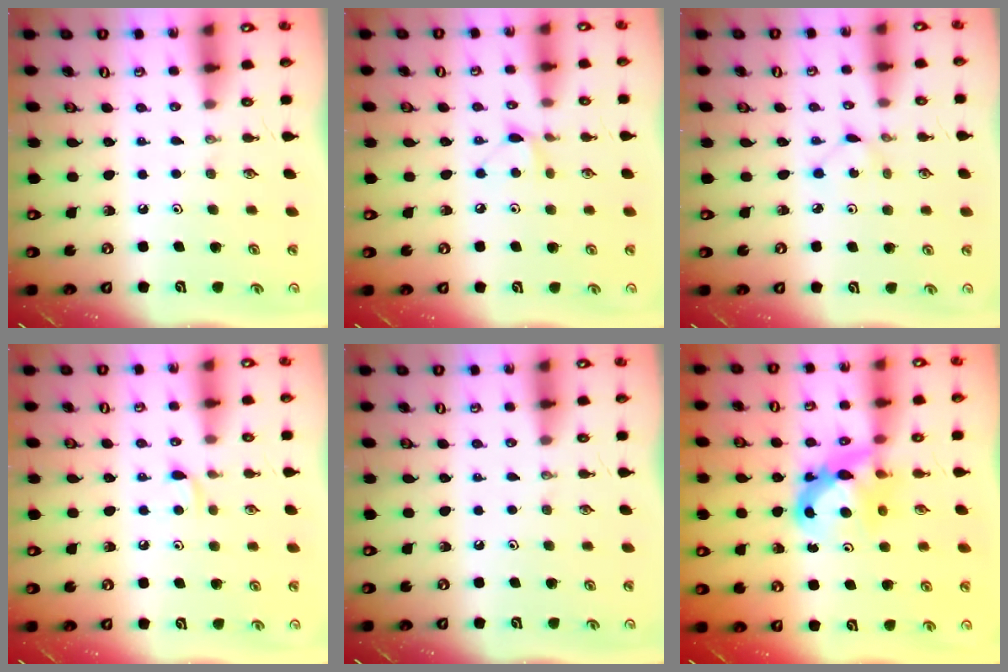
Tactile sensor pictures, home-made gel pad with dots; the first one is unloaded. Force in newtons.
{"total": 6.4, "press": 6.4, "slide": 0.4}
{"total": 2.4, "press": 2.4, "slide": 0.3}
{"total": 4.8, "press": 4.7, "slide": 0.6}
{"total": 0.0}
{"total": 8.3, "press": 8.3, "slide": 0.5}